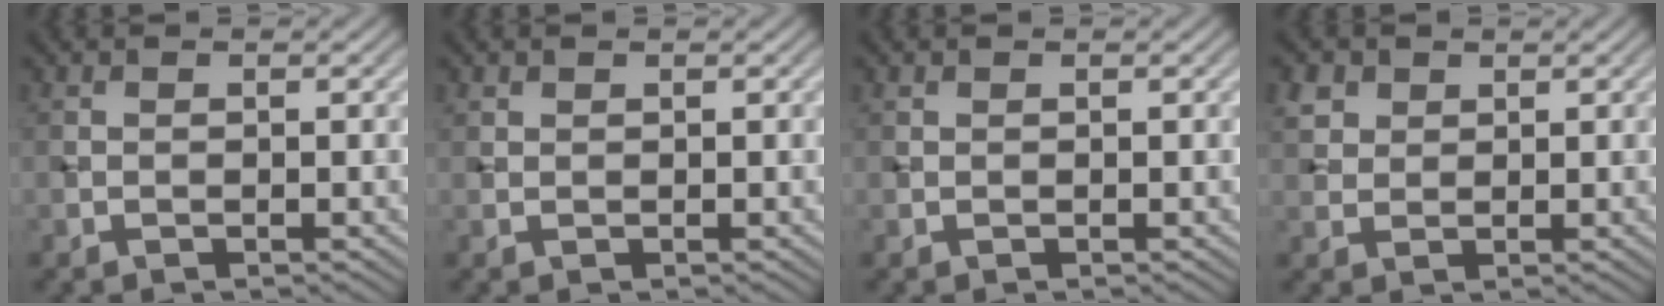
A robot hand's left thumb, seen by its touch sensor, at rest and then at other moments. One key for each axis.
{"total": 0.6, "fx": 0.5, "fy": 0.3, "fz": 0.1, "tx": -0.001, "ty": 0.000, "tz": 0.012}
{"total": 0.0}
{"total": 2.8, "fx": 1.5, "fy": 2.1, "fz": 1.0, "tx": -0.033, "ty": 0.002, "tz": 0.035}